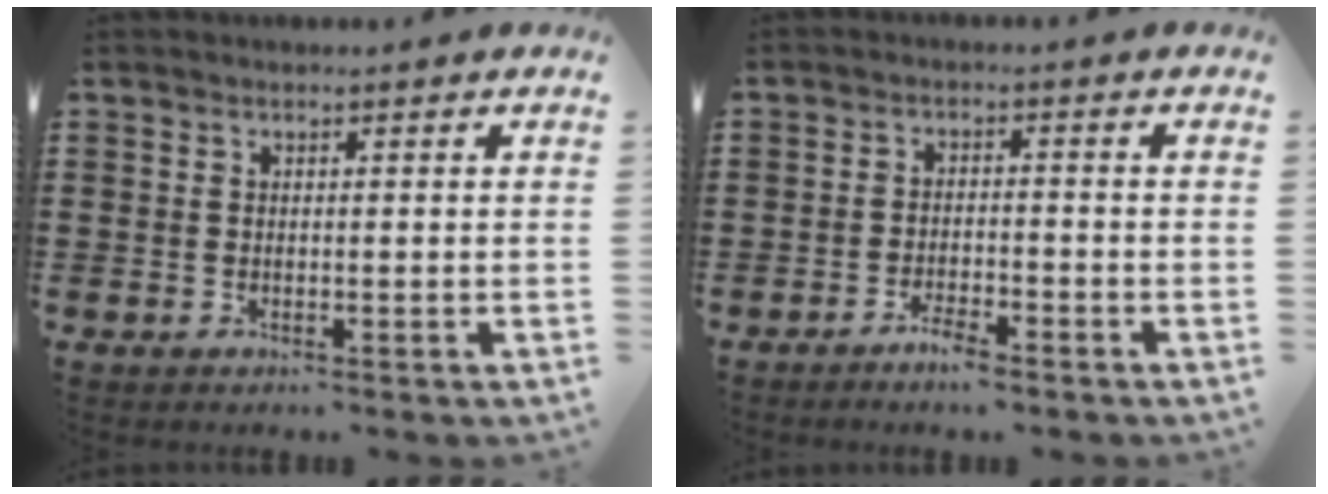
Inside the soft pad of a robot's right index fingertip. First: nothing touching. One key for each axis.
{"total": 2.7, "fx": -2.5, "fy": 0.2, "fz": 1.1, "tx": -0.021, "ty": 0.004, "tz": -0.047}